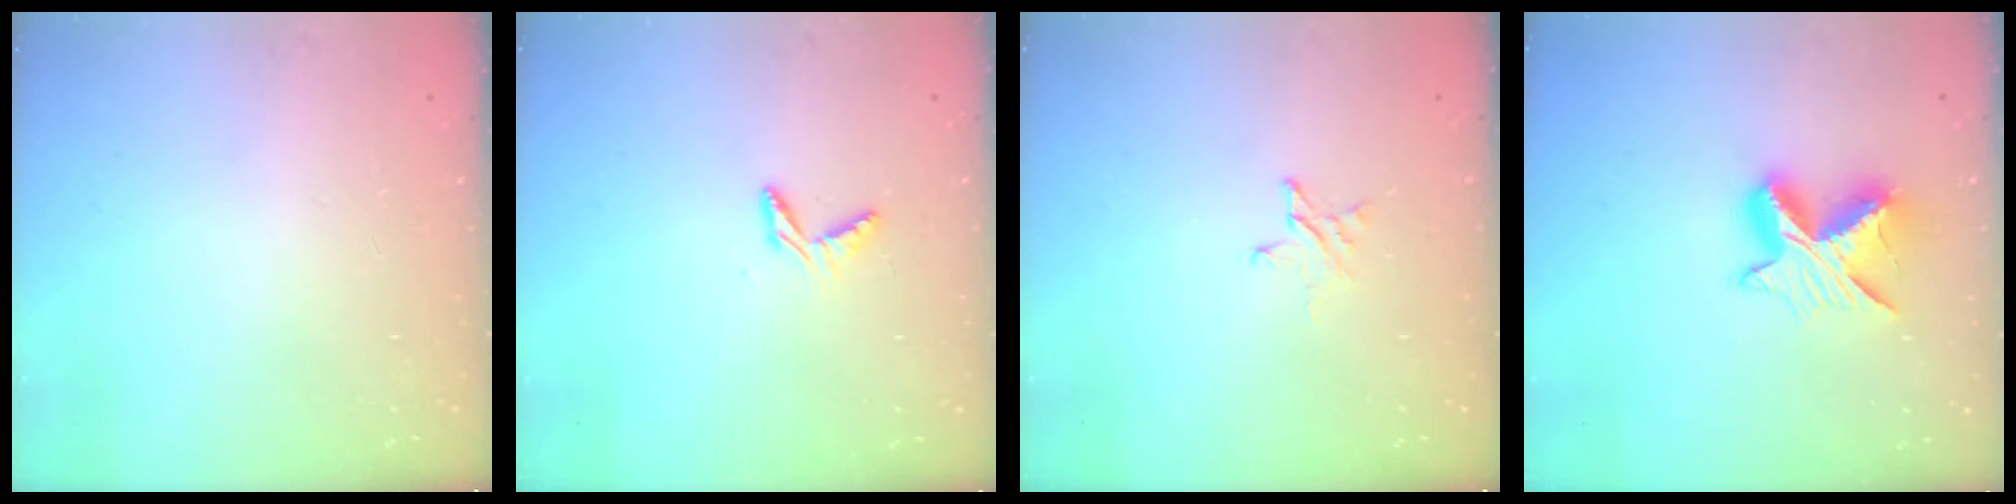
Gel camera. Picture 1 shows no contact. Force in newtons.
{"total": 5.1, "press": 5.1, "slide": 0.5}
{"total": 3.0, "press": 3.0, "slide": 0.3}
{"total": 10.3, "press": 10.3, "slide": 0.7}